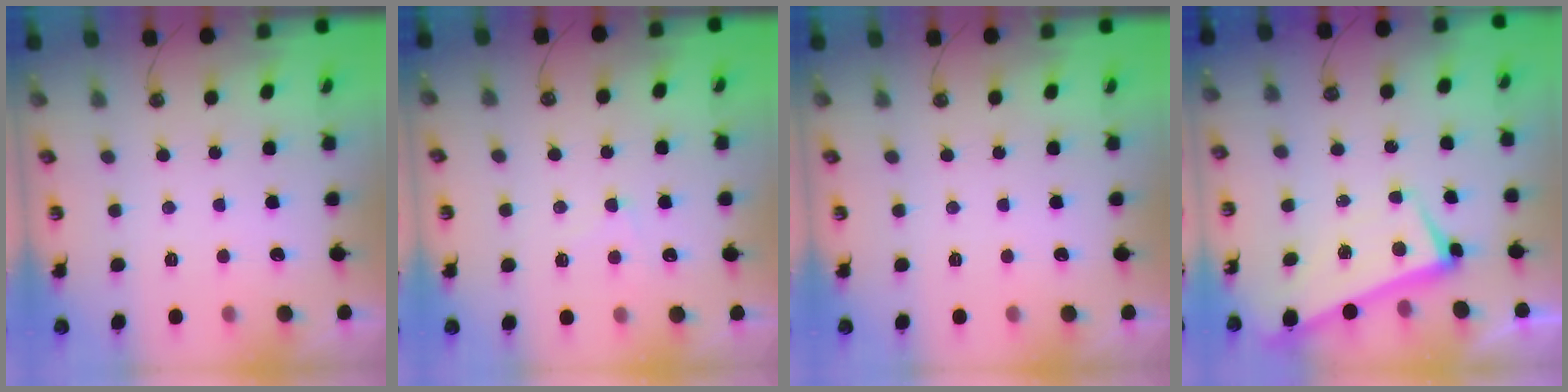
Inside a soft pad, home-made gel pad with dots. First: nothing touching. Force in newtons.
{"total": 0.8, "press": 0.3, "slide": 0.7}
{"total": 0.0}
{"total": 2.0, "press": 1.9, "slide": 0.7}